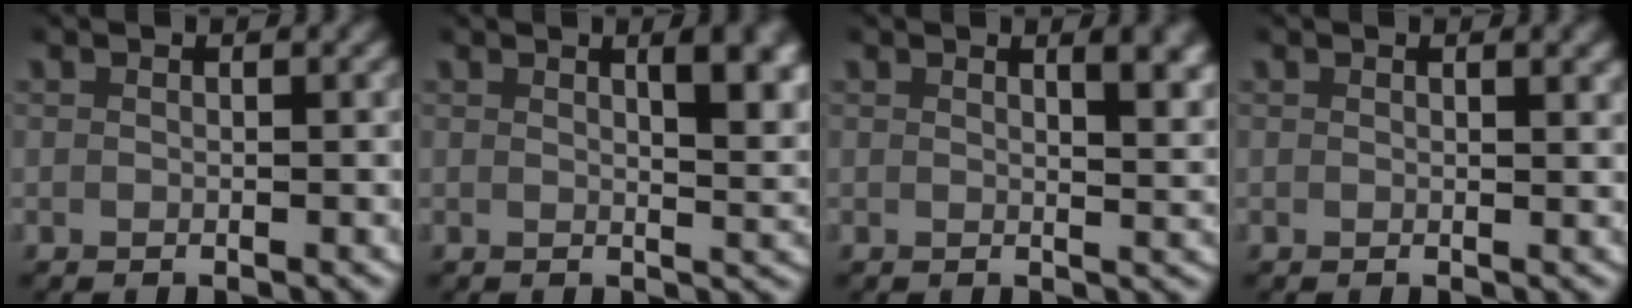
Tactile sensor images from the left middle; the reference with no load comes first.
{"total": 4.2, "force": [1.8, 1.0, 3.6], "torque": [-0.043, -0.006, 0.029]}
{"total": 2.8, "force": [1.7, 0.4, 2.2], "torque": [-0.023, -0.007, 0.028]}
{"total": 0.6, "force": [0.5, -0.1, 0.4], "torque": [-0.003, -0.002, 0.007]}